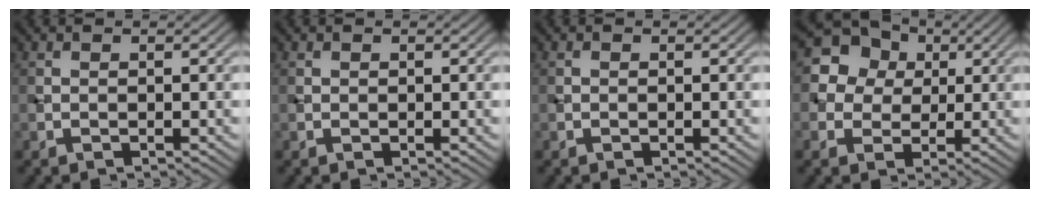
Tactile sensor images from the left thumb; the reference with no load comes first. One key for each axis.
{"total": 0.0}
{"total": 0.0}
{"total": 12.4, "fx": 4.1, "fy": 10.8, "fz": 4.3, "tx": -0.152, "ty": 0.031, "tz": 0.061}